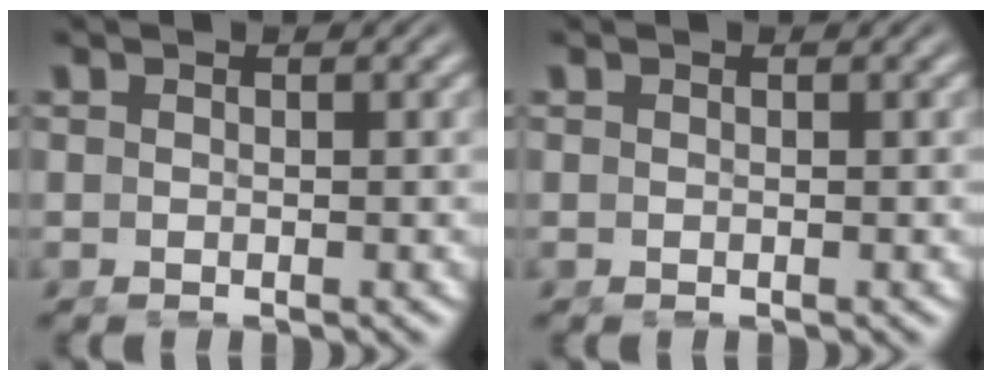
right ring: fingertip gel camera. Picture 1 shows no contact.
{"total": 0.0}